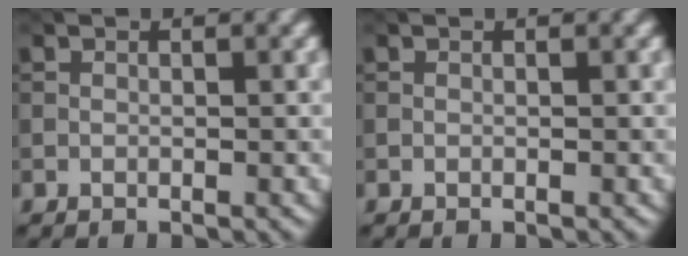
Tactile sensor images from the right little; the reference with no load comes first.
{"total": 0.0}